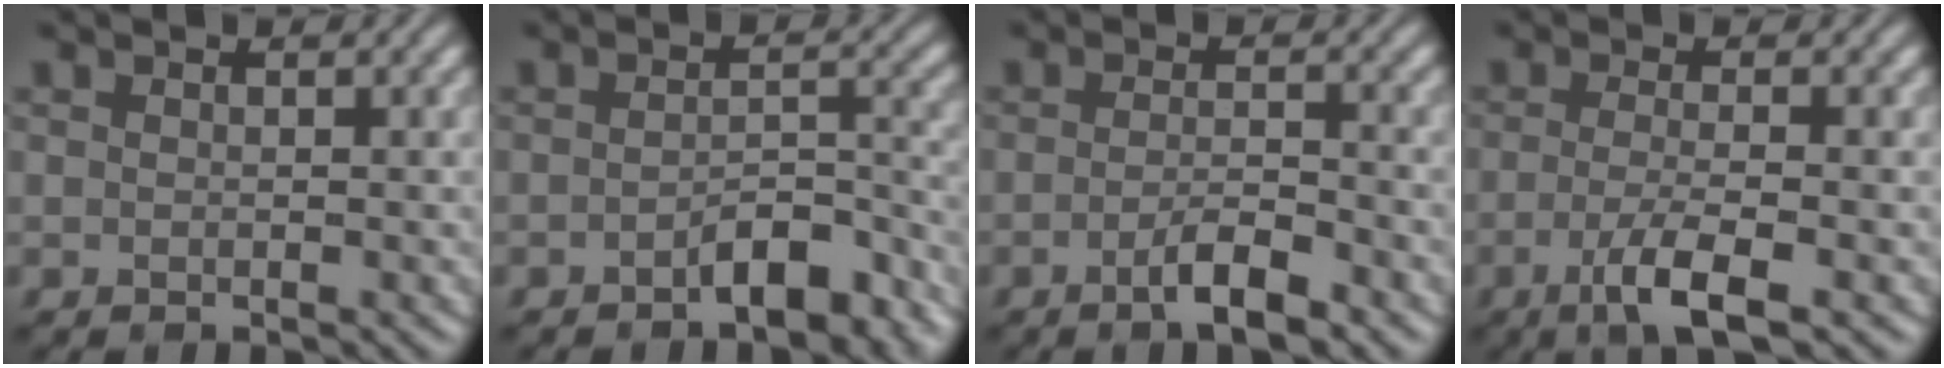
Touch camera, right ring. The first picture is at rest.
{"total": 4.4, "force": [-2.9, 1.7, 2.9], "torque": [-0.039, 0.009, -0.045]}
{"total": 3.2, "force": [-1.8, 0.7, 2.6], "torque": [-0.044, 0.005, -0.037]}
{"total": 4.1, "force": [-1.7, 0.9, 3.6], "torque": [-0.066, -0.003, -0.040]}